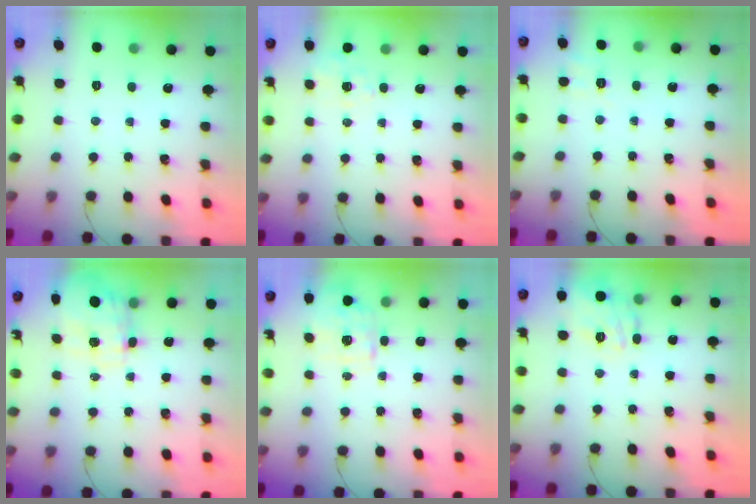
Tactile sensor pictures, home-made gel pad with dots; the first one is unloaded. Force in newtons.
{"total": 2.5, "press": 1.9, "slide": 1.6}
{"total": 3.8, "press": 3.1, "slide": 2.2}
{"total": 3.4, "press": 3.2, "slide": 1.1}
{"total": 4.9, "press": 4.8, "slide": 1.2}
{"total": 15.1, "press": 15.1, "slide": 1.2}